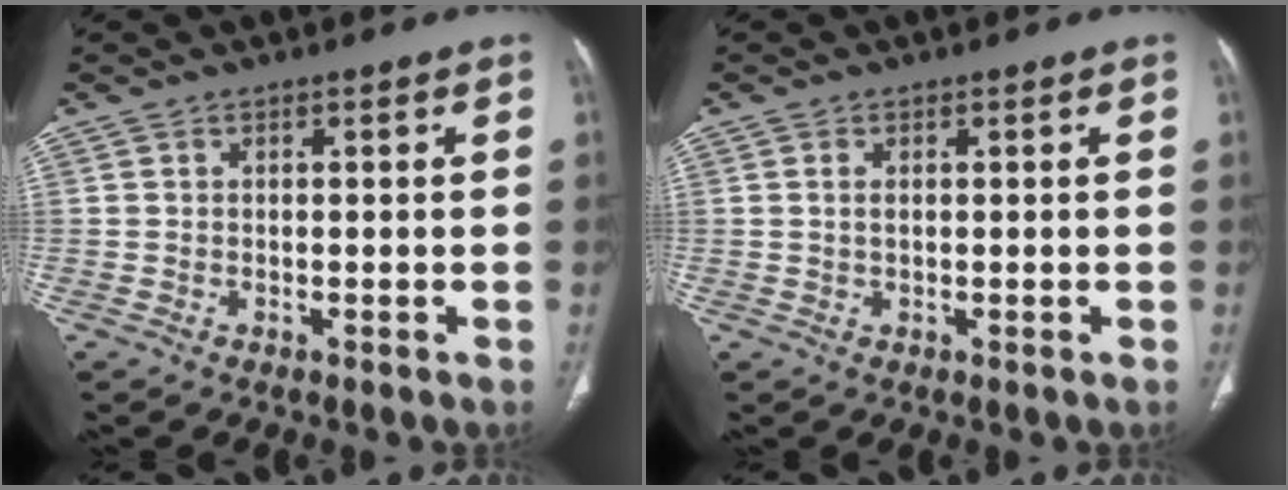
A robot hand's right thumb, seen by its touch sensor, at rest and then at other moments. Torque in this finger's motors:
{"motor_torque": [-0.51, 0.45, -0.41, 0.03, -0.06]}